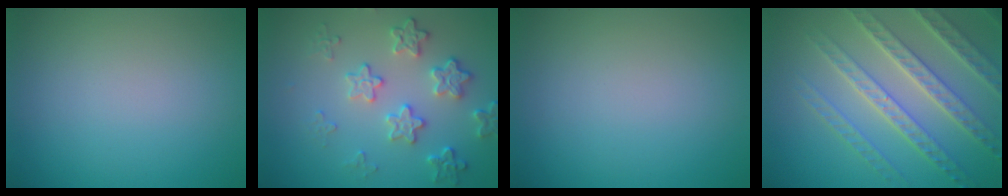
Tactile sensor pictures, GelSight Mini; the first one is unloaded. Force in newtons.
{"total": 4.1, "press": 3.6, "slide": 2.0}
{"total": 0.0}
{"total": 7.0, "press": 5.4, "slide": 4.5}